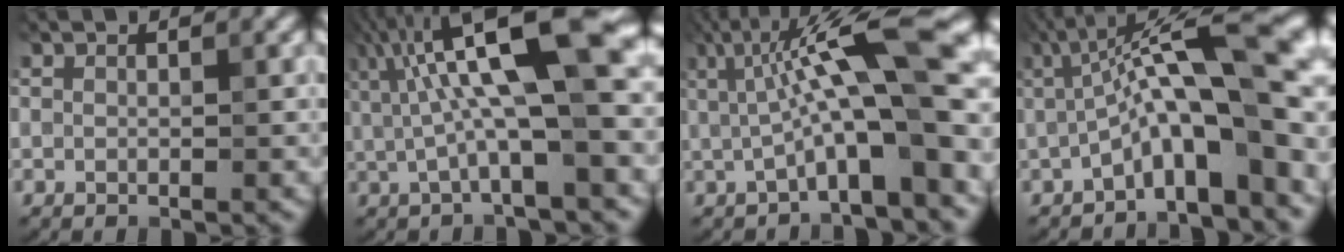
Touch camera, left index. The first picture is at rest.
{"total": 12.0, "force": [2.5, 2.8, 11.4], "torque": [-0.190, 0.019, 0.044]}
{"total": 11.9, "force": [0.7, 2.7, 11.6], "torque": [-0.172, 0.032, 0.016]}
{"total": 11.2, "force": [-0.9, 2.7, 10.8], "torque": [-0.160, 0.027, -0.017]}